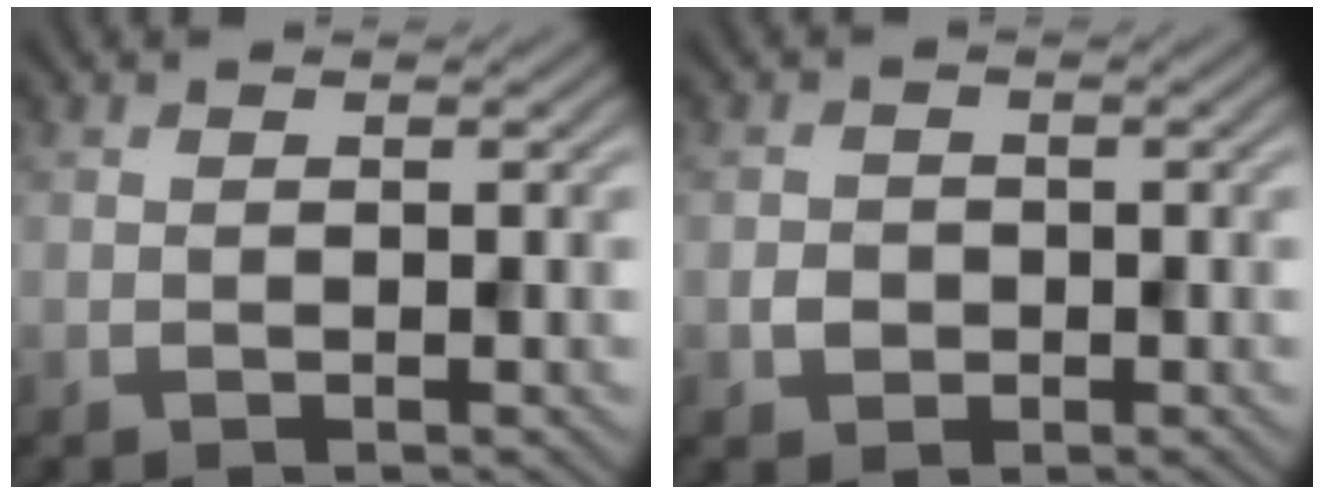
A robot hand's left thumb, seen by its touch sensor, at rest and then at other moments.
{"total": 1.8, "force": [-0.5, 1.6, 0.6], "torque": [-0.006, -0.003, -0.013]}